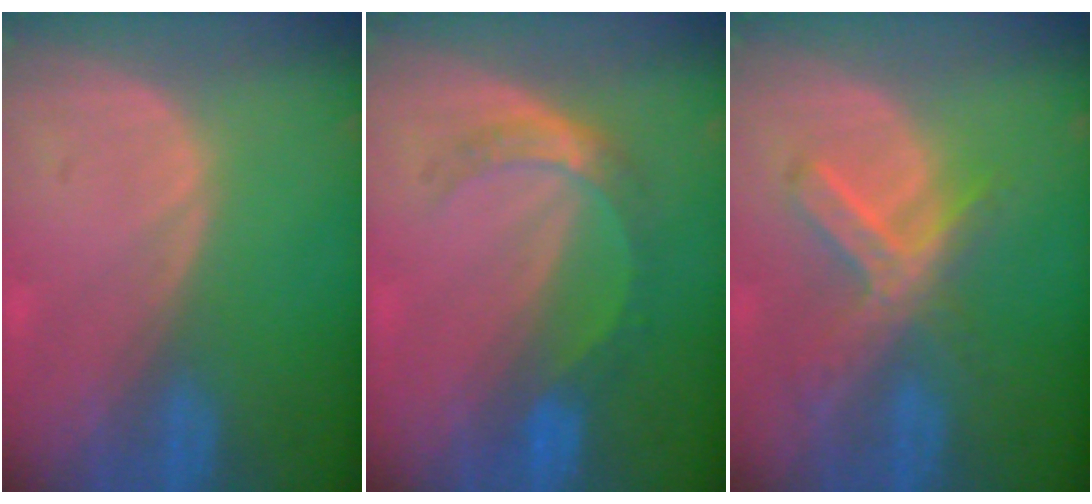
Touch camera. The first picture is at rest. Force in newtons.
{"total": 5.4, "press": 4.8, "slide": 2.4}
{"total": 7.4, "press": 6.4, "slide": 3.8}